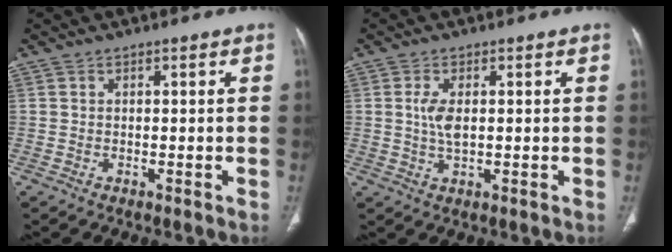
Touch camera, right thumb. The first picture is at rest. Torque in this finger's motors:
{"motor_torque": [0.10, 0.07, -0.15, 0.13, 0.08]}